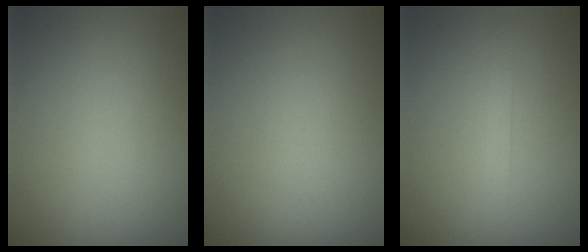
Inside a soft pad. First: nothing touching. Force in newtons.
{"total": 0.0}
{"total": 1.2, "press": 1.2, "slide": 0.1}